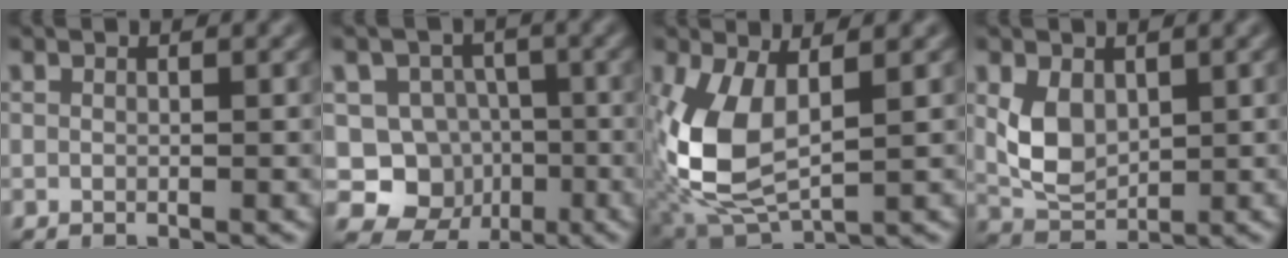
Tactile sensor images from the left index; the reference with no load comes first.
{"total": 6.7, "force": [-1.5, 6.2, 2.1], "torque": [-0.006, -0.002, -0.048]}
{"total": 8.3, "force": [0.6, 4.2, 7.1], "torque": [-0.175, -0.005, 0.014]}
{"total": 3.8, "force": [0.9, 2.6, 2.7], "torque": [-0.062, -0.004, 0.023]}